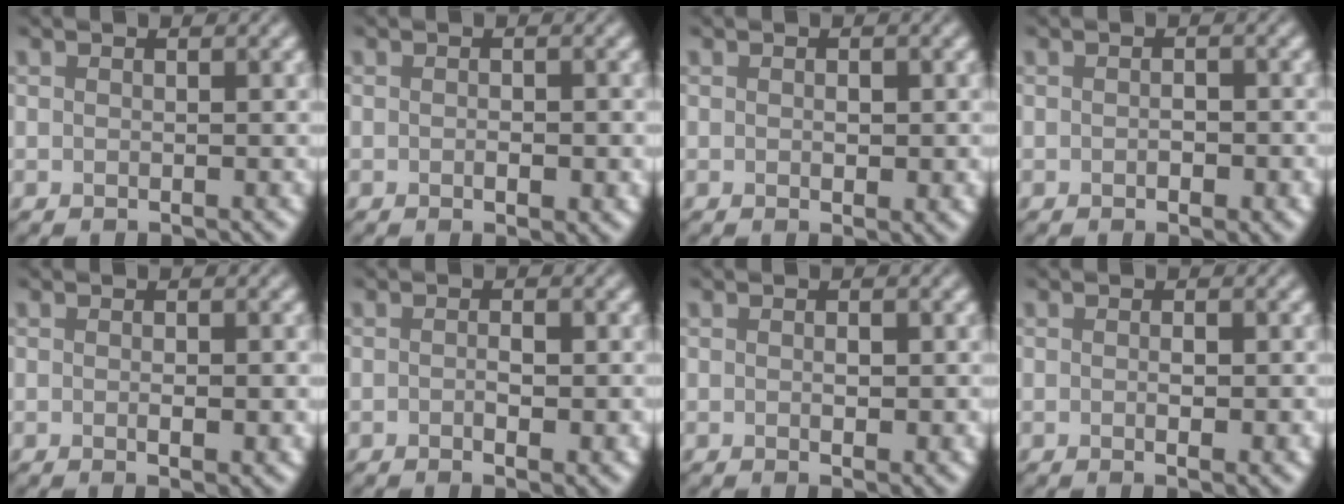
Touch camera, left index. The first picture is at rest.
{"total": 1.7, "force": [-1.1, 0.3, 1.2], "torque": [-0.021, 0.002, 0.001]}
{"total": 1.2, "force": [-0.7, 0.3, 0.9], "torque": [-0.016, 0.004, 0.006]}
{"total": 1.7, "force": [-1.2, 0.5, 1.1], "torque": [-0.017, 0.005, -0.004]}
{"total": 1.8, "force": [-0.9, 0.1, 1.6], "torque": [-0.025, 0.002, 0.002]}
{"total": 2.2, "force": [-1.2, 0.3, 1.8], "torque": [-0.032, 0.001, -0.004]}
{"total": 1.5, "force": [-0.8, 0.3, 1.3], "torque": [-0.023, 0.003, 0.005]}
{"total": 2.0, "force": [-0.9, 0.2, 1.8], "torque": [-0.028, 0.002, 0.002]}